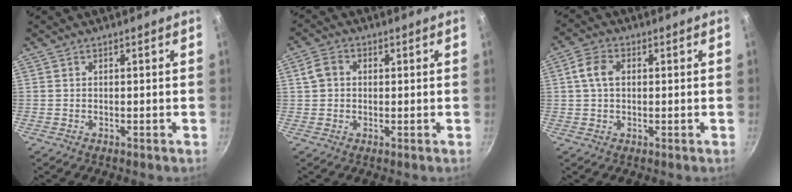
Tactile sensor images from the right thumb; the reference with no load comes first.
{"total": 4.1, "force": [0.7, 3.3, 2.4], "torque": [-0.038, 0.008, 0.006]}
{"total": 4.8, "force": [0.7, 3.2, 3.4], "torque": [-0.065, 0.011, 0.007]}